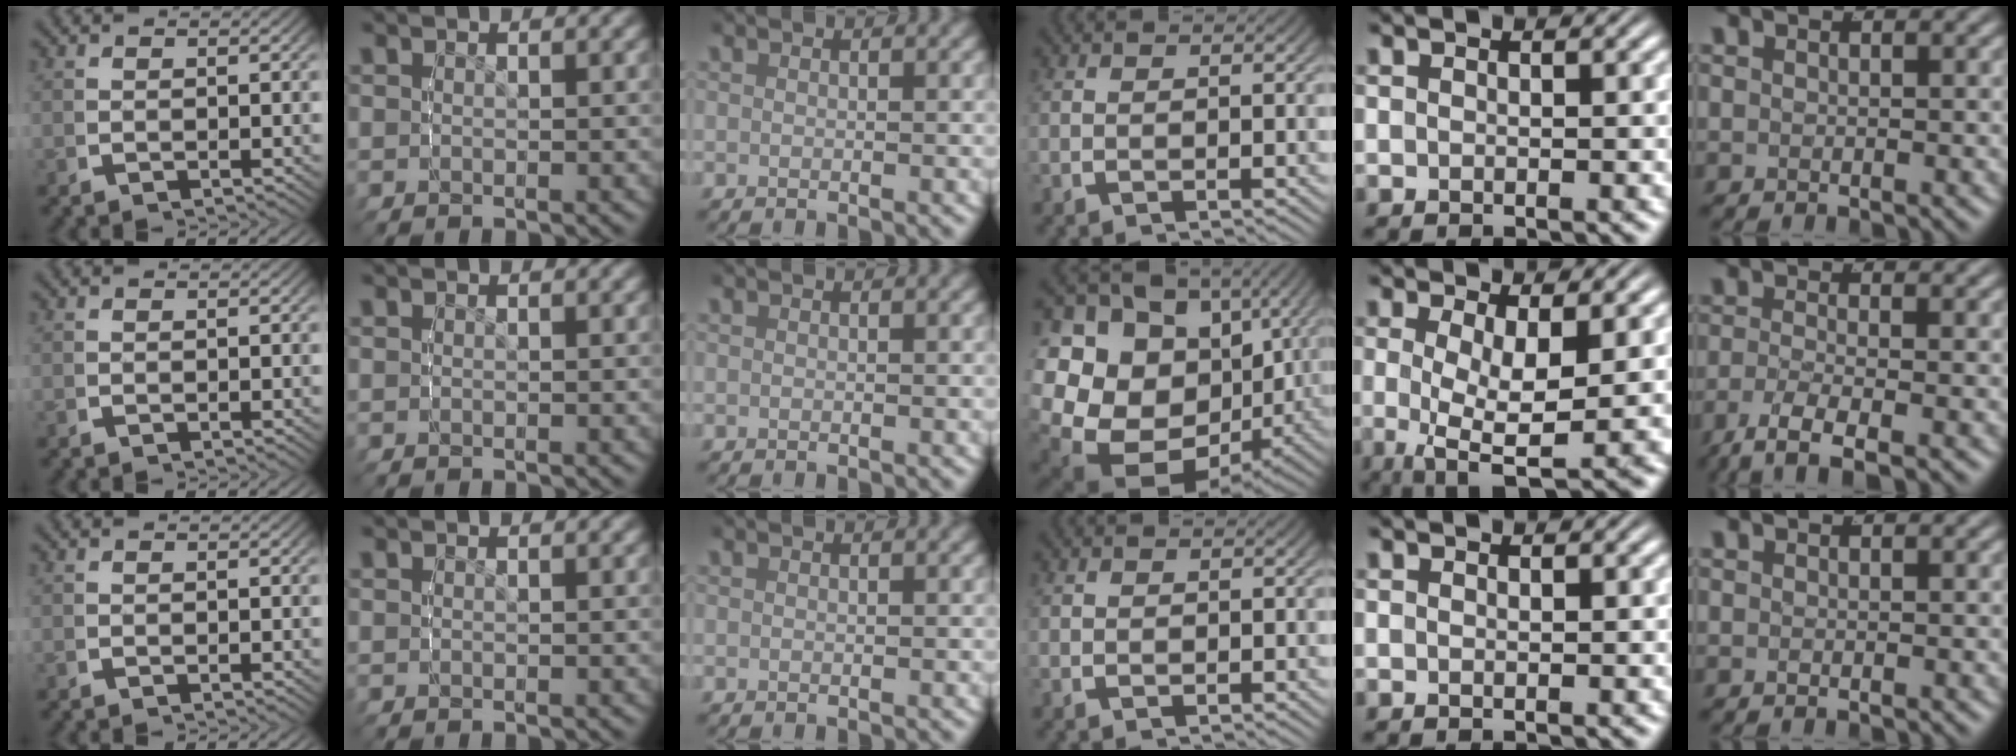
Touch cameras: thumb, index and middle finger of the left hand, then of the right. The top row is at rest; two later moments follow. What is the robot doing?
{"motion": "lift_and_place", "object": "air blower"}